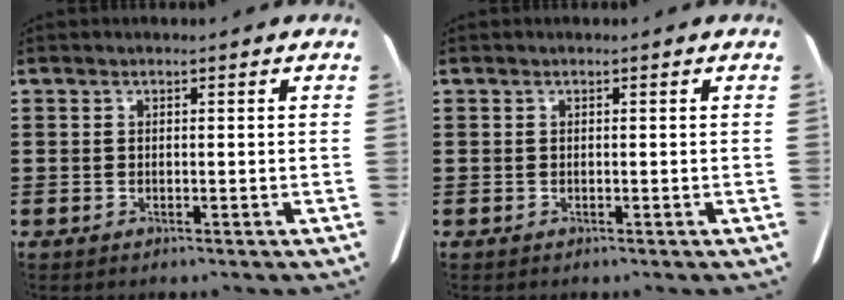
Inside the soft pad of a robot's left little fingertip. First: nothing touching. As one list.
[{"total": 0.0}]